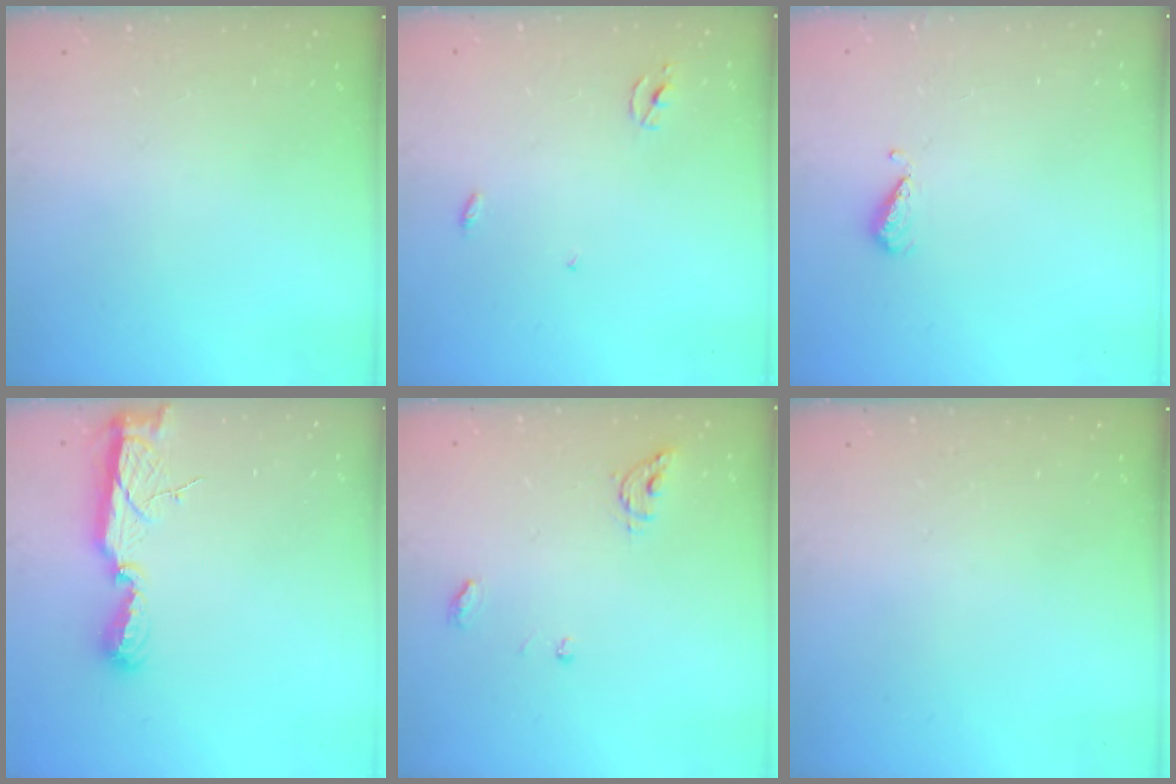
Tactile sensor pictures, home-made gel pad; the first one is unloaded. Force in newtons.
{"total": 2.3, "press": 2.3, "slide": 0.1}
{"total": 4.8, "press": 4.7, "slide": 0.9}
{"total": 8.4, "press": 8.4, "slide": 0.5}
{"total": 5.3, "press": 5.3, "slide": 0.4}
{"total": 0.0}